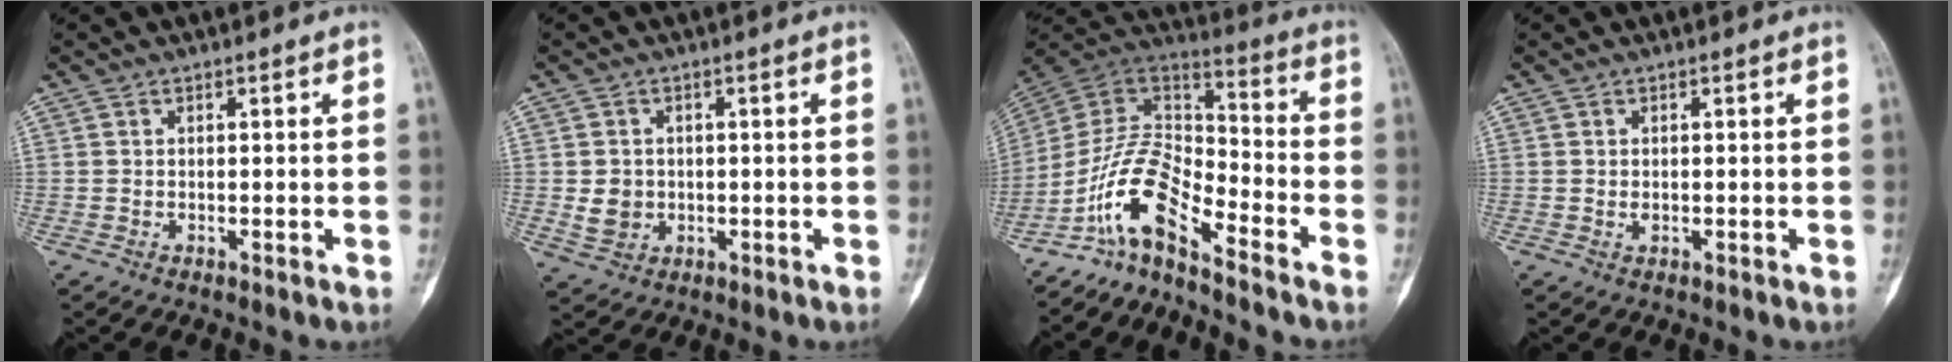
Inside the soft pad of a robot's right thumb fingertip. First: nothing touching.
{"total": 4.2, "force": [-0.2, 3.7, 1.9], "torque": [-0.019, 0.001, 0.003]}
{"total": 12.1, "force": [-8.8, 3.7, 7.4], "torque": [-0.140, 0.097, -0.176]}
{"total": 0.6, "force": [0.0, 0.4, 0.4], "torque": [-0.005, 0.000, 0.000]}